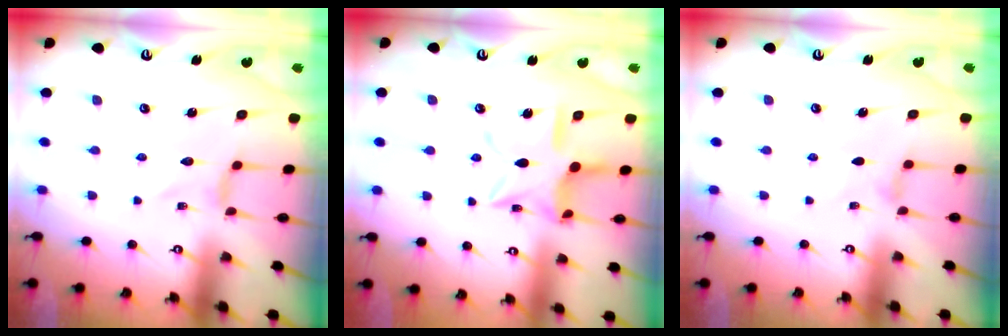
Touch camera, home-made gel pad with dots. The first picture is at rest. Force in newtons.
{"total": 12.9, "press": 12.9, "slide": 0.8}
{"total": 2.6, "press": 2.6, "slide": 0.5}